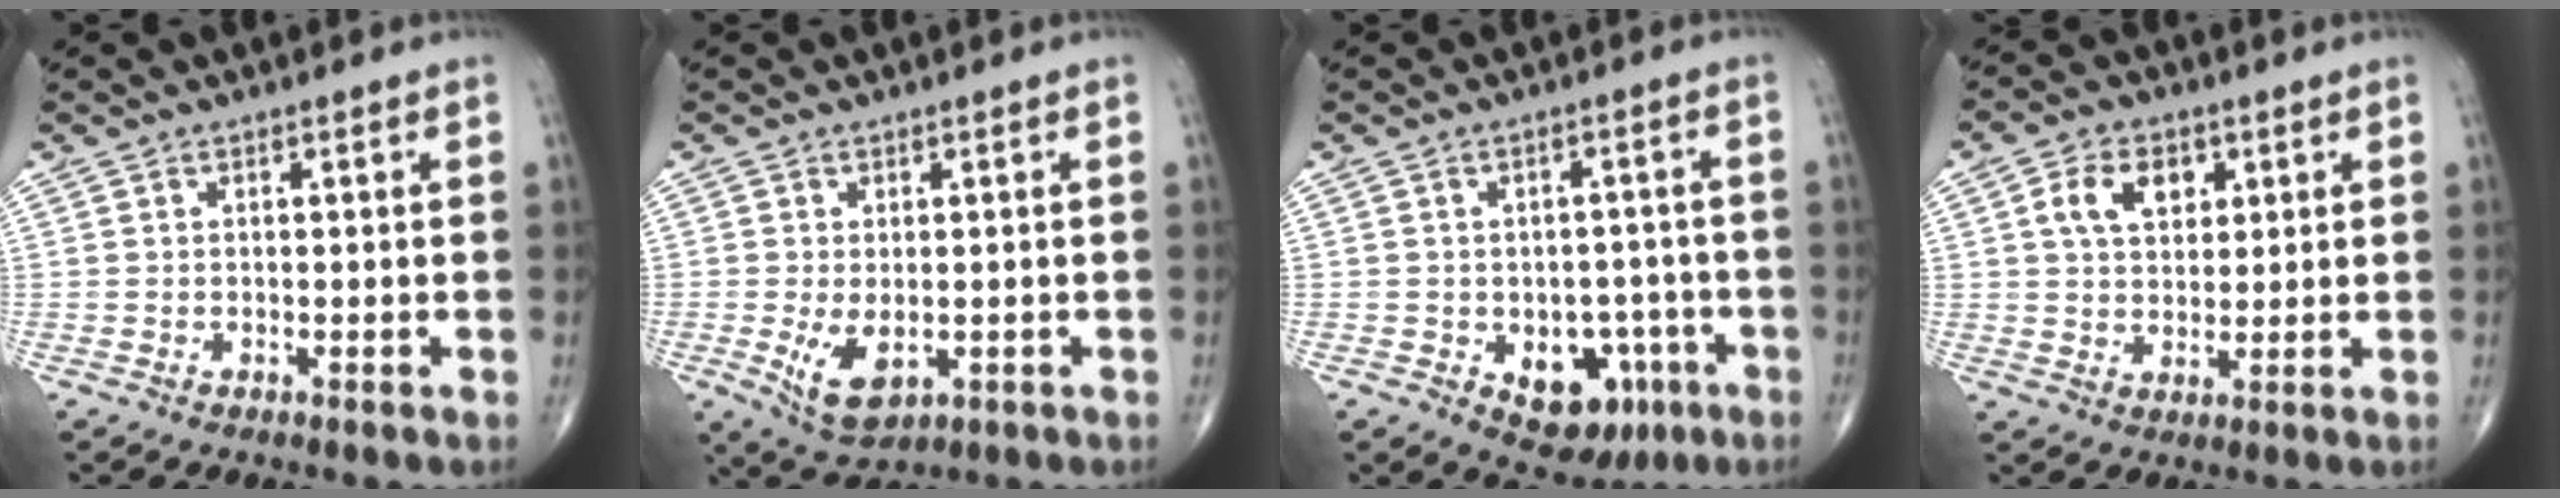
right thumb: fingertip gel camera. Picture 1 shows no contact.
{"total": 6.4, "force": [-1.2, 3.6, 5.2], "torque": [-0.089, -0.015, -0.011]}
{"total": 10.5, "force": [-4.0, 7.1, 6.6], "torque": [-0.044, 0.027, -0.042]}
{"total": 7.9, "force": [2.7, 5.3, 5.2], "torque": [-0.071, -0.004, 0.047]}